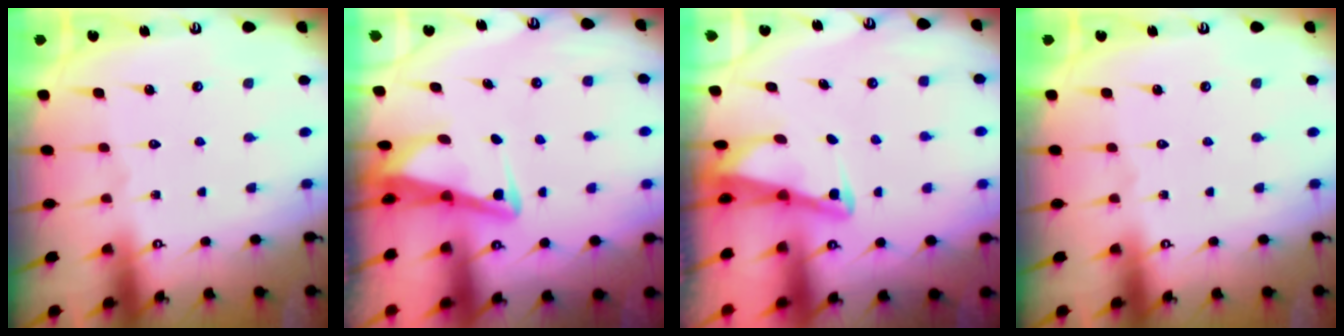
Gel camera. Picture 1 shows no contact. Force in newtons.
{"total": 3.5, "press": 3.4, "slide": 0.8}
{"total": 2.9, "press": 2.9, "slide": 0.4}
{"total": 0.0}